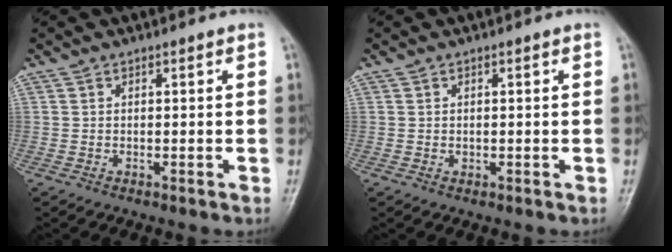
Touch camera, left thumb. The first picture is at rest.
{"total": 0.7, "force": [0.0, 0.5, 0.4], "torque": [-0.004, 0.000, 0.002]}